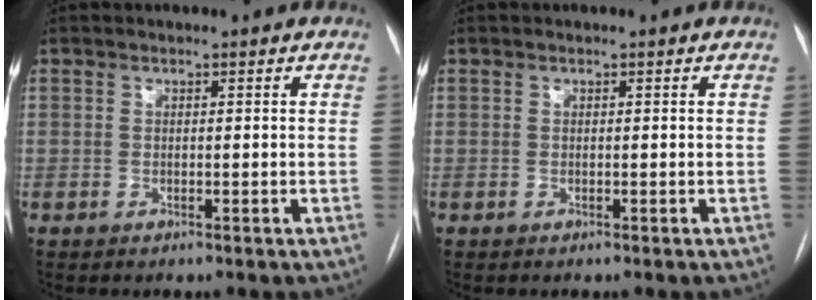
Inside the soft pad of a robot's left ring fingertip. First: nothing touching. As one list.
[{"total": 0.0}]